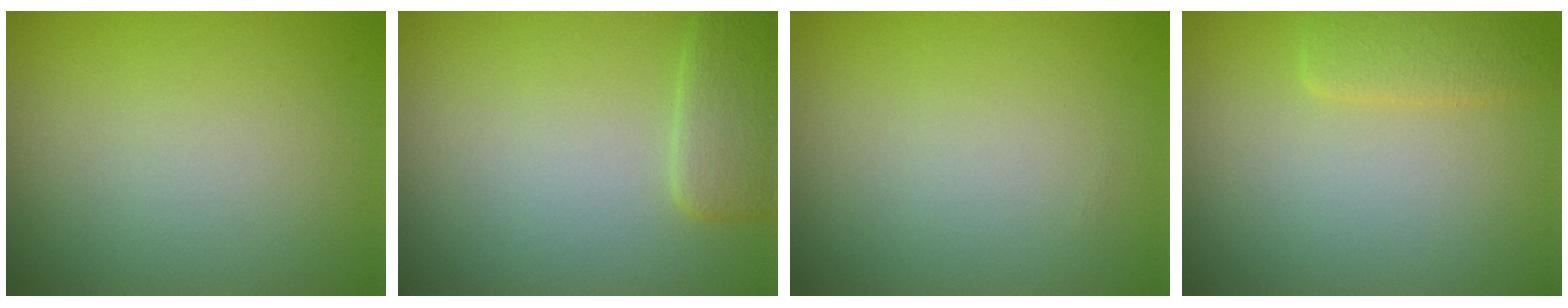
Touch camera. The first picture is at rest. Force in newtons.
{"total": 2.5, "press": 2.5, "slide": 0.2}
{"total": 0.0}
{"total": 1.8, "press": 1.8, "slide": 0.0}